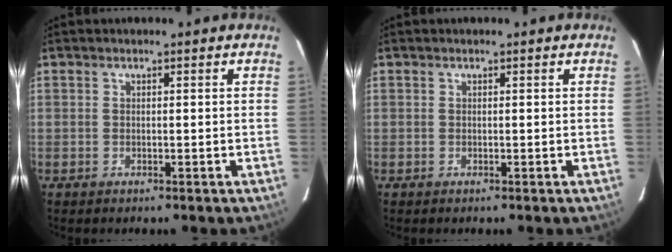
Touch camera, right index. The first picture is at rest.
{"total": 0.0}